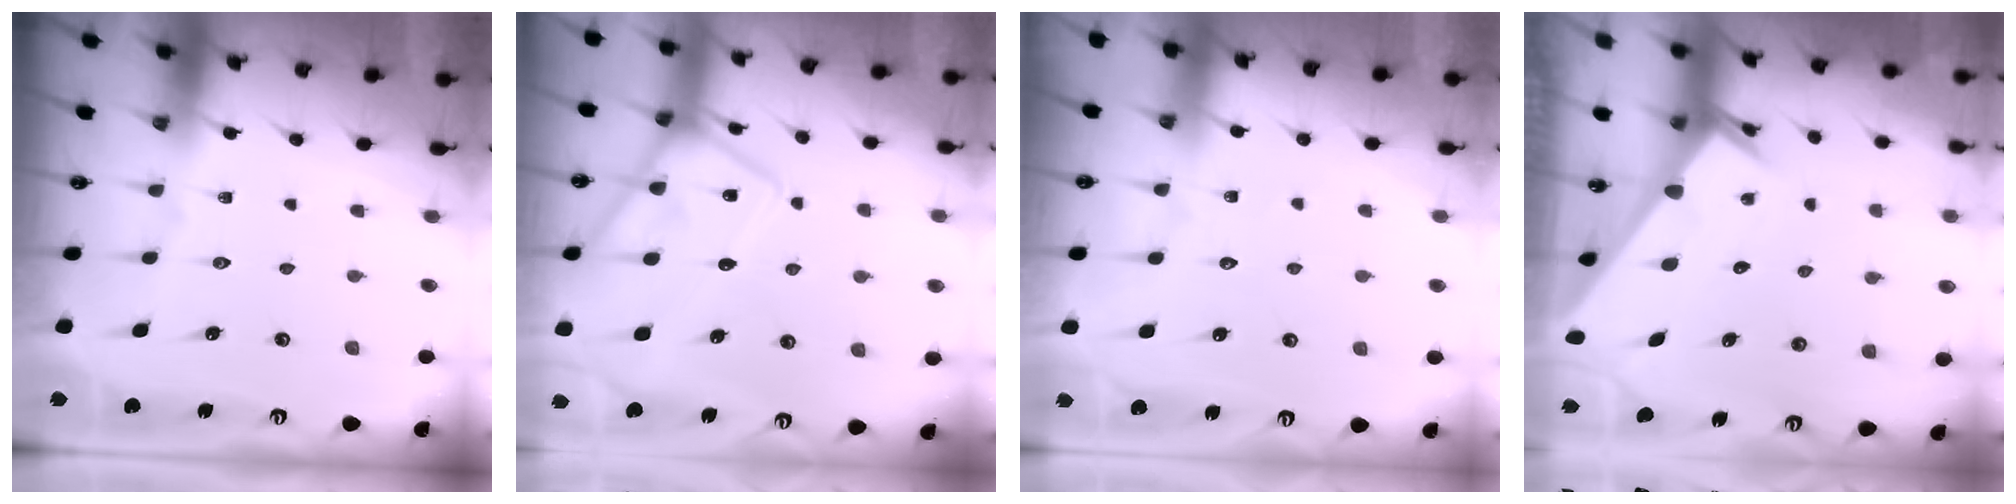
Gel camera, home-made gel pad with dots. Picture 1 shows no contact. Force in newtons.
{"total": 12.9, "press": 12.9, "slide": 1.0}
{"total": 2.8, "press": 2.8, "slide": 0.4}
{"total": 2.4, "press": 2.4, "slide": 0.1}